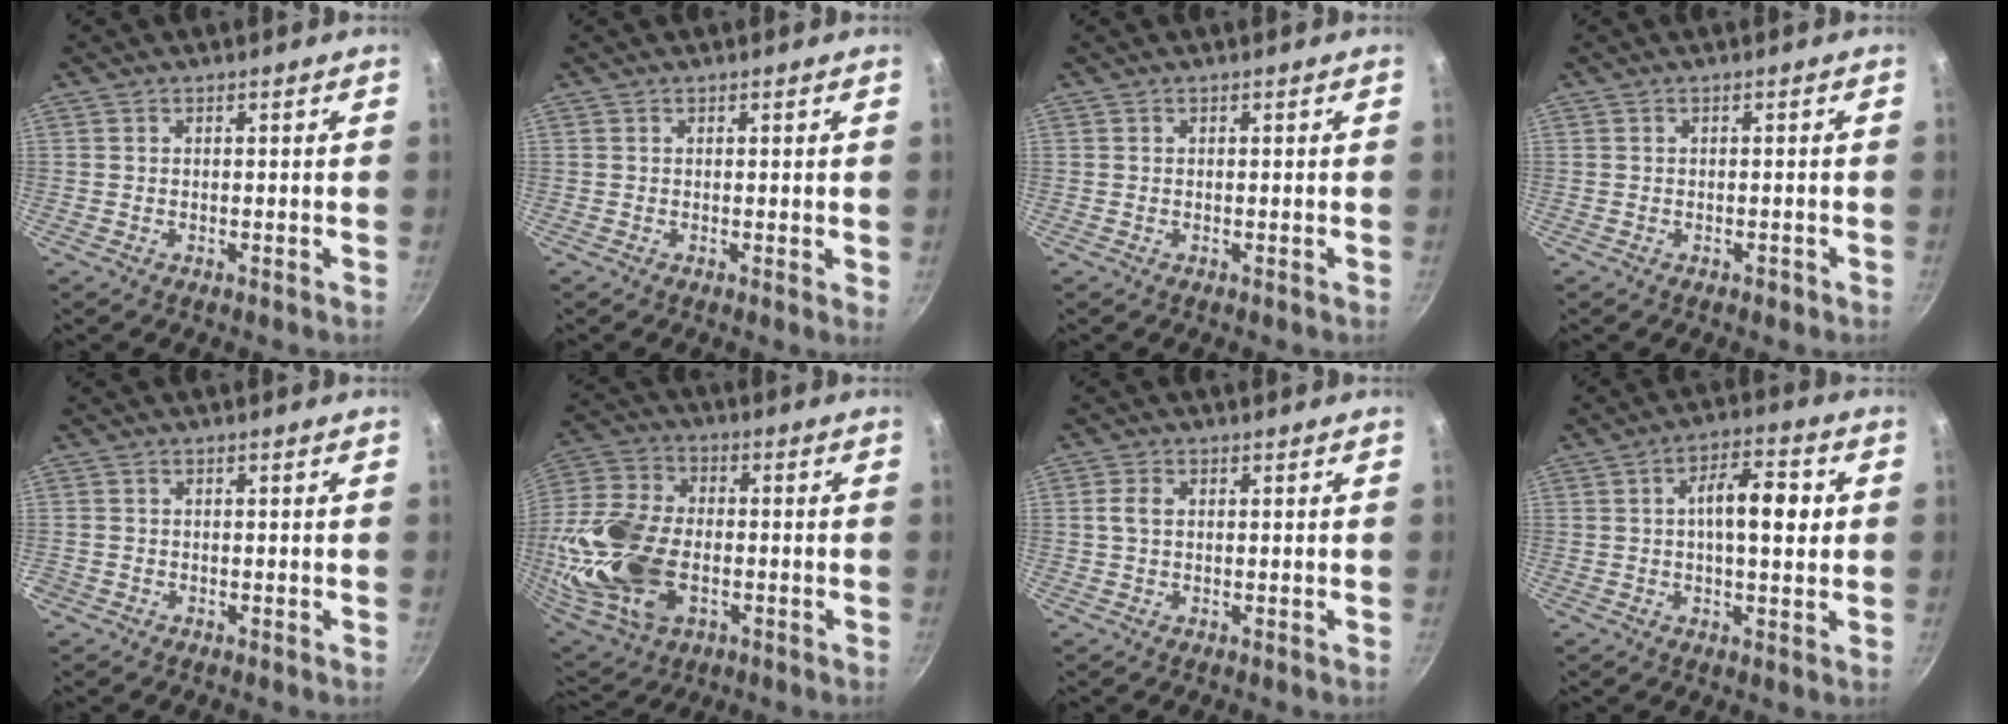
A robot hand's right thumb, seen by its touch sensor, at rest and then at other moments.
{"total": 0.9, "force": [0.2, 0.1, 0.8], "torque": [-0.009, -0.003, 0.001]}
{"total": 0.0}
{"total": 0.7, "force": [-0.5, 0.4, 0.4], "torque": [-0.003, 0.007, -0.002]}
{"total": 1.2, "force": [-0.6, 1.0, 0.2], "torque": [-0.005, 0.003, -0.010]}
{"total": 22.9, "force": [-3.6, 14.6, 17.3], "torque": [-0.368, 0.012, -0.062]}
{"total": 2.4, "force": [0.2, 1.6, 1.8], "torque": [-0.037, 0.009, 0.003]}
{"total": 10.0, "force": [1.1, 4.3, 8.9], "torque": [-0.116, 0.016, 0.007]}